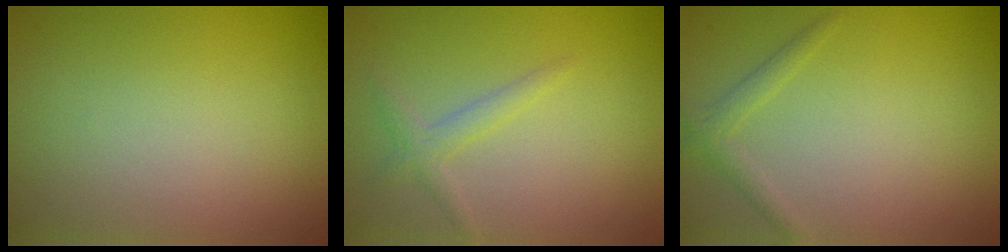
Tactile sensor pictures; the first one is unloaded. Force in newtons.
{"total": 1.7, "press": 1.7, "slide": 0.0}
{"total": 1.4, "press": 1.4, "slide": 0.1}